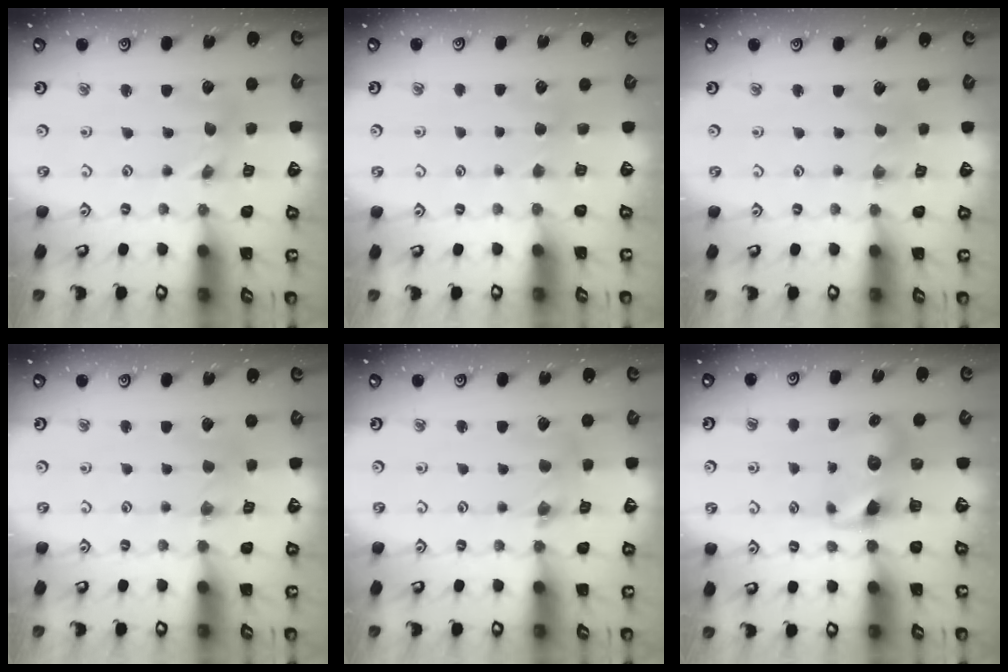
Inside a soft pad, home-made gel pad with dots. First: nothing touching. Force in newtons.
{"total": 2.3, "press": 2.2, "slide": 0.4}
{"total": 0.6, "press": 0.5, "slide": 0.1}
{"total": 0.7, "press": 0.7, "slide": 0.2}
{"total": 3.7, "press": 3.6, "slide": 0.4}
{"total": 6.7, "press": 6.6, "slide": 0.8}